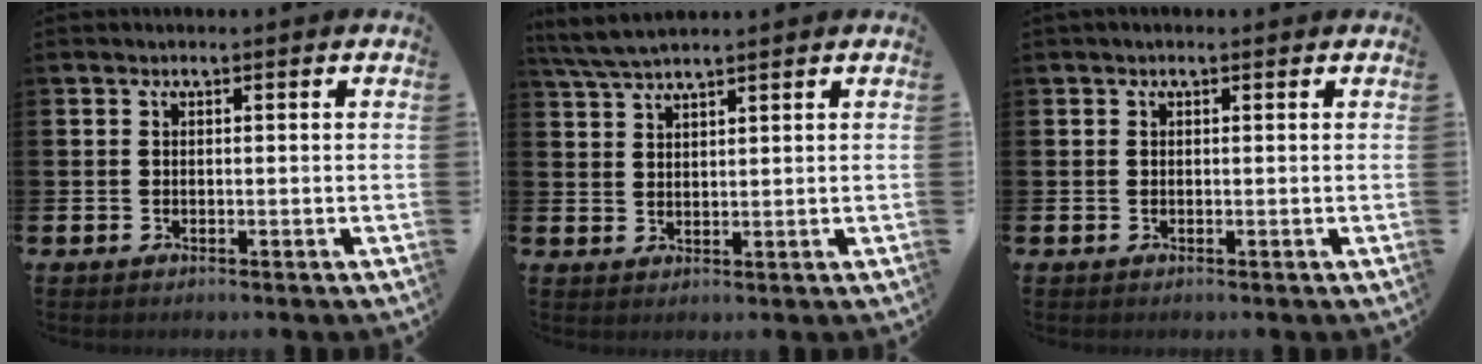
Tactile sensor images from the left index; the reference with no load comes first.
{"total": 4.1, "force": [3.8, 0.4, 1.5], "torque": [-0.040, -0.008, 0.071]}
{"total": 0.0}